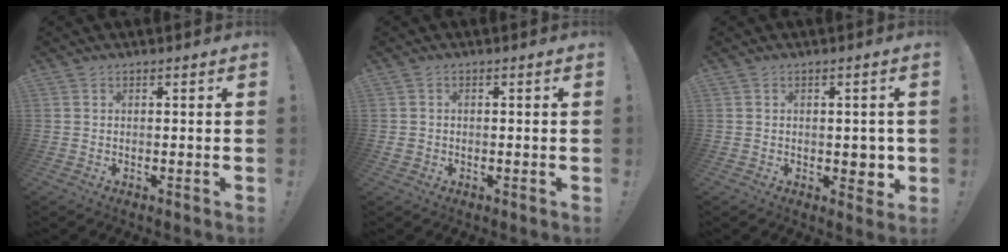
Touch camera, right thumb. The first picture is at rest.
{"total": 1.6, "force": [-0.3, 1.5, 0.3], "torque": [-0.011, 0.006, -0.004]}
{"total": 4.3, "force": [-0.3, 3.2, 2.9], "torque": [-0.031, 0.006, -0.003]}